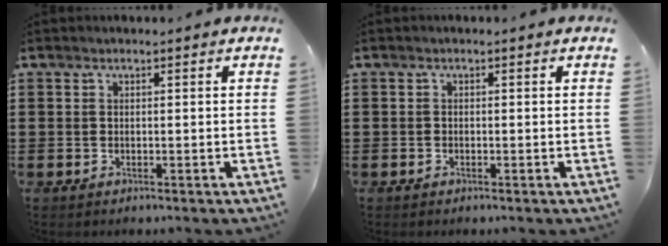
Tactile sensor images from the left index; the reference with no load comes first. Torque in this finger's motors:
{"motor_torque": [-0.07, 0.02, -0.02, -0.01]}